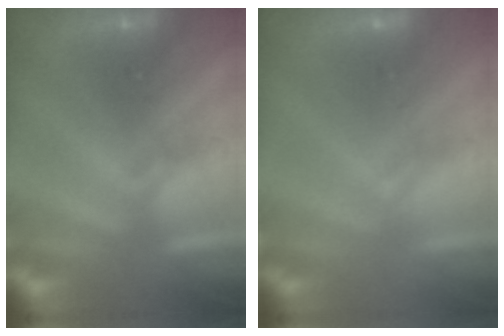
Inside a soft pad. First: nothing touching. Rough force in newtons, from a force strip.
{"total": 3.4}